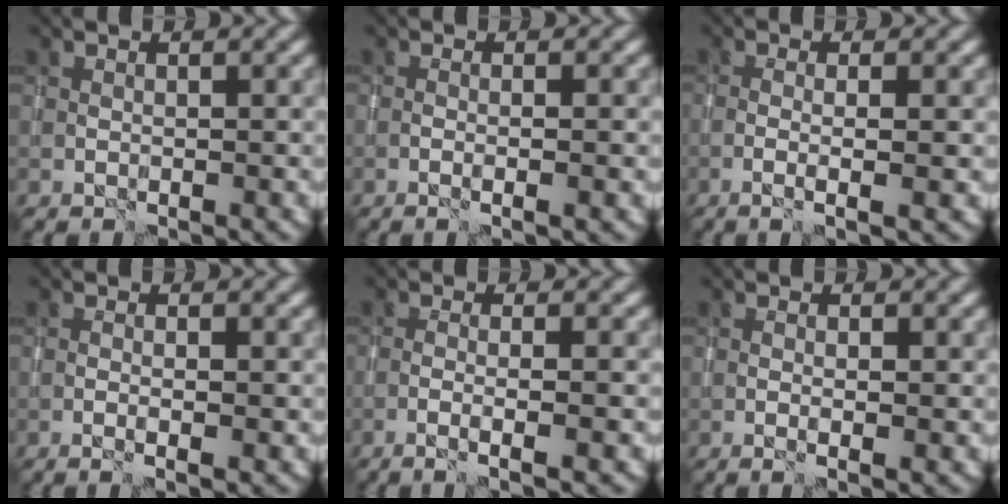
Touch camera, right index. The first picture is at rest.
{"total": 1.7, "force": [-0.5, 0.0, 1.6], "torque": [-0.026, 0.003, -0.011]}
{"total": 3.0, "force": [-0.5, 0.5, 2.9], "torque": [-0.048, 0.000, -0.014]}
{"total": 1.8, "force": [-0.5, 0.1, 1.7], "torque": [-0.032, 0.000, -0.009]}
{"total": 3.4, "force": [-1.3, 0.5, 3.2], "torque": [-0.050, 0.003, -0.031]}
{"total": 1.9, "force": [-0.2, 0.2, 1.9], "torque": [-0.035, -0.002, -0.004]}